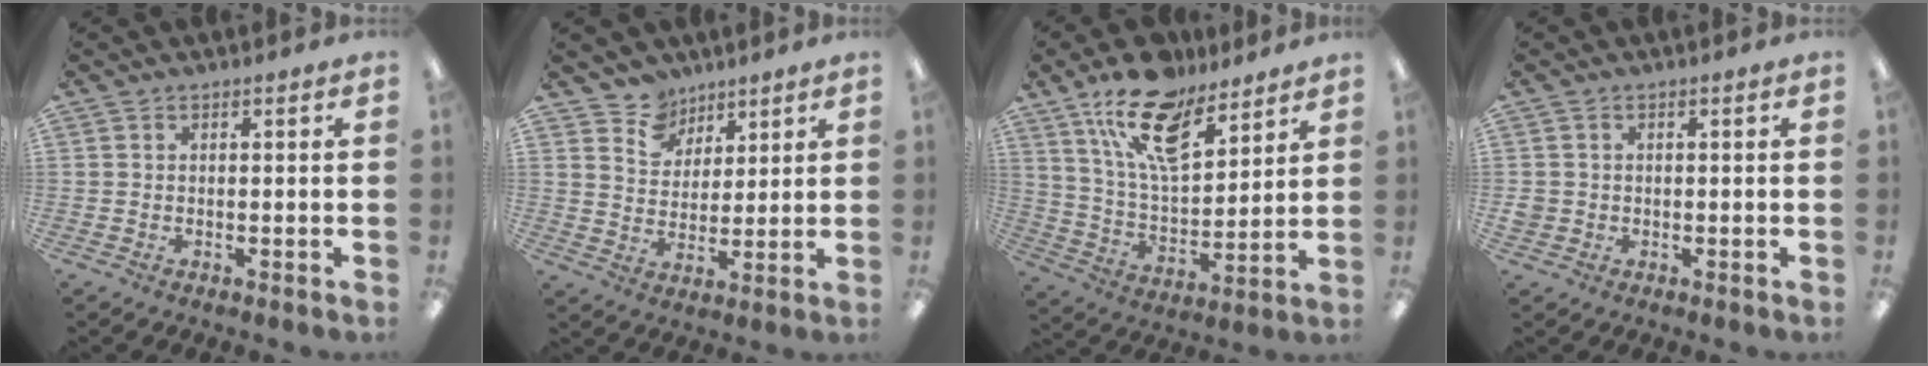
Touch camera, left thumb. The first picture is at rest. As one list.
[{"total": 8.3, "force": [6.2, 5.5, 0.3], "torque": [-0.020, -0.046, 0.119]}, {"total": 16.7, "force": [11.7, 7.4, 9.3], "torque": [-0.172, -0.056, 0.209]}, {"total": 2.2, "force": [-0.1, 2.1, 0.5], "torque": [-0.009, 0.003, -0.002]}]